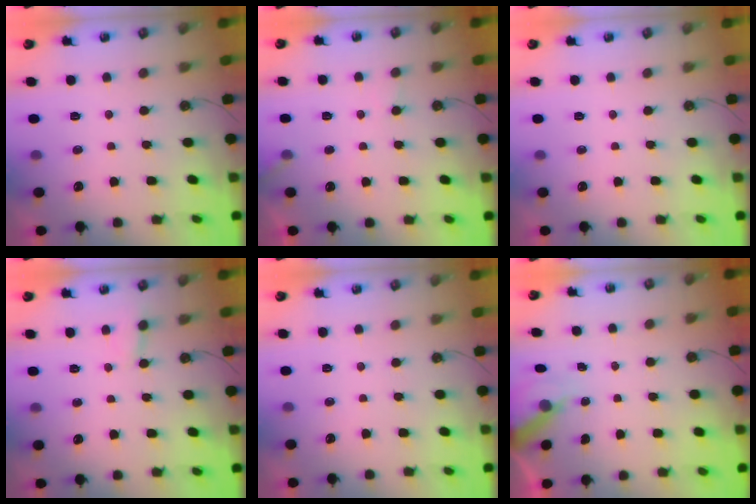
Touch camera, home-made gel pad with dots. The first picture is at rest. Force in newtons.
{"total": 8.1, "press": 8.0, "slide": 0.5}
{"total": 0.0}
{"total": 3.7, "press": 3.6, "slide": 0.5}
{"total": 0.0}
{"total": 6.0, "press": 6.0, "slide": 0.3}